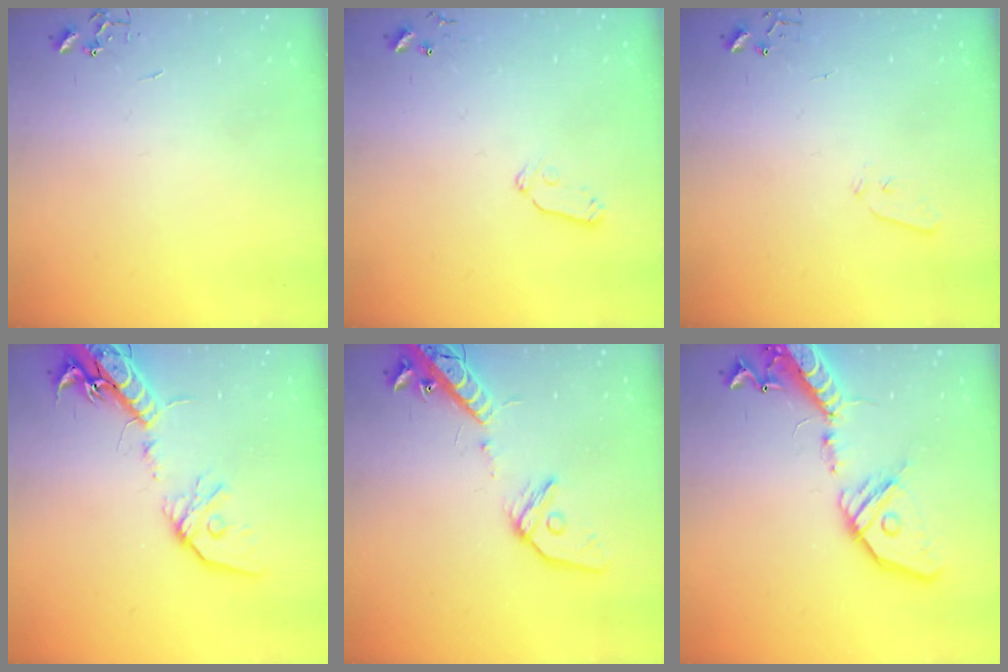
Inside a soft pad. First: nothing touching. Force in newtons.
{"total": 6.8, "press": 6.7, "slide": 0.8}
{"total": 4.0, "press": 3.9, "slide": 0.6}
{"total": 18.3, "press": 17.9, "slide": 3.7}
{"total": 16.7, "press": 16.3, "slide": 3.5}
{"total": 19.7, "press": 19.4, "slide": 3.9}